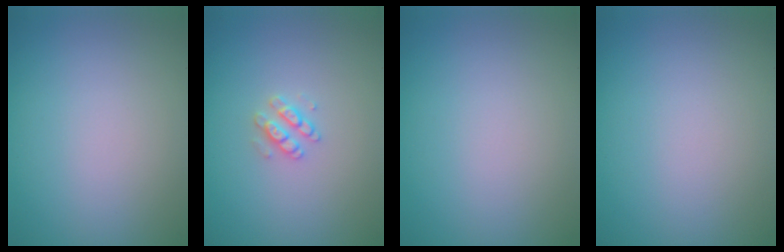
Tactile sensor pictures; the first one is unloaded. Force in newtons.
{"total": 1.6, "press": 1.6, "slide": 0.3}
{"total": 0.0}
{"total": 0.0}